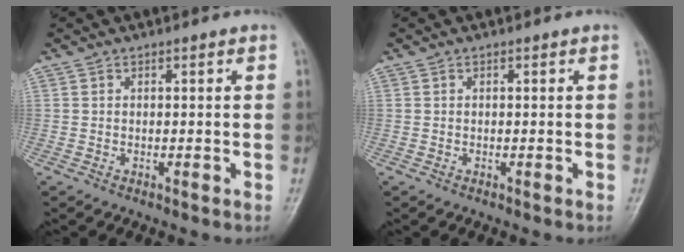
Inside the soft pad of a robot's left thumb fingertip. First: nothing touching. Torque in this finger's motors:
{"motor_torque": [0.00, 0.00, 0.00, 0.00, 0.00]}